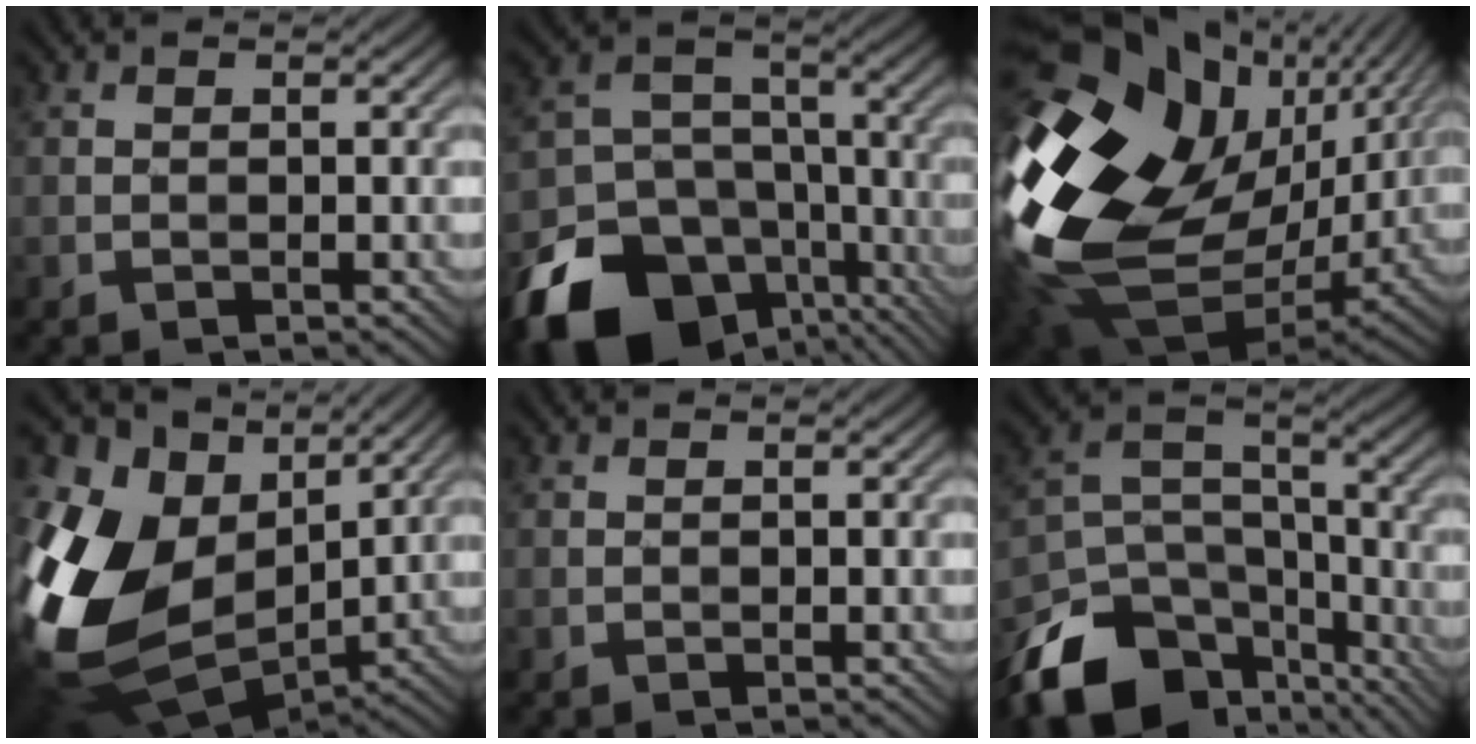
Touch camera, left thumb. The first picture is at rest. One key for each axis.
{"total": 19.6, "fx": -11.0, "fy": 14.1, "fz": 7.9, "tx": -0.182, "ty": -0.067, "tz": -0.167}
{"total": 21.4, "fx": 2.2, "fy": 15.5, "fz": 14.7, "tx": -0.345, "ty": -0.038, "tz": 0.074}
{"total": 18.0, "fx": 1.1, "fy": 13.3, "fz": 12.1, "tx": -0.305, "ty": -0.017, "tz": 0.043}
{"total": 0.0}
{"total": 15.9, "fx": -10.9, "fy": 8.8, "fz": 7.7, "tx": -0.199, "ty": -0.037, "tz": -0.178}